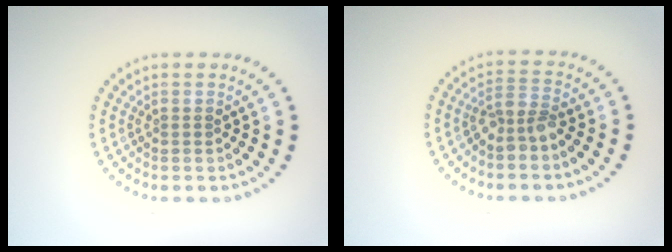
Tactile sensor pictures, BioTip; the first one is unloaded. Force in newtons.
{"total": 2.3, "press": 2.0, "slide": 1.1}